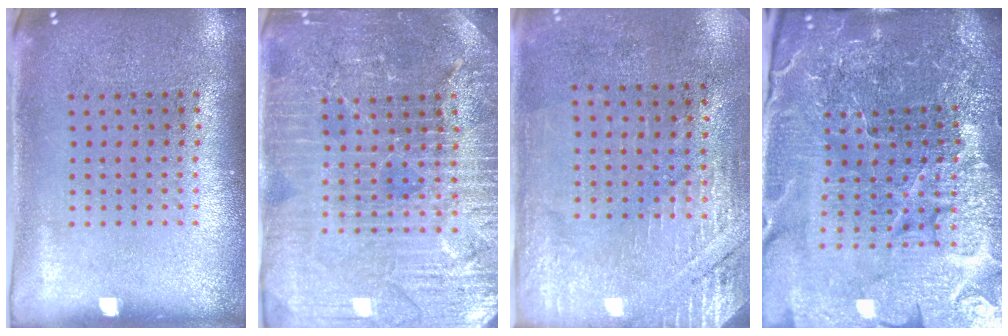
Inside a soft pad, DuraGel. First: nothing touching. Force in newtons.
{"total": 4.5, "press": 4.2, "slide": 1.5}
{"total": 2.7, "press": 2.5, "slide": 1.1}
{"total": 5.9, "press": 5.4, "slide": 2.3}